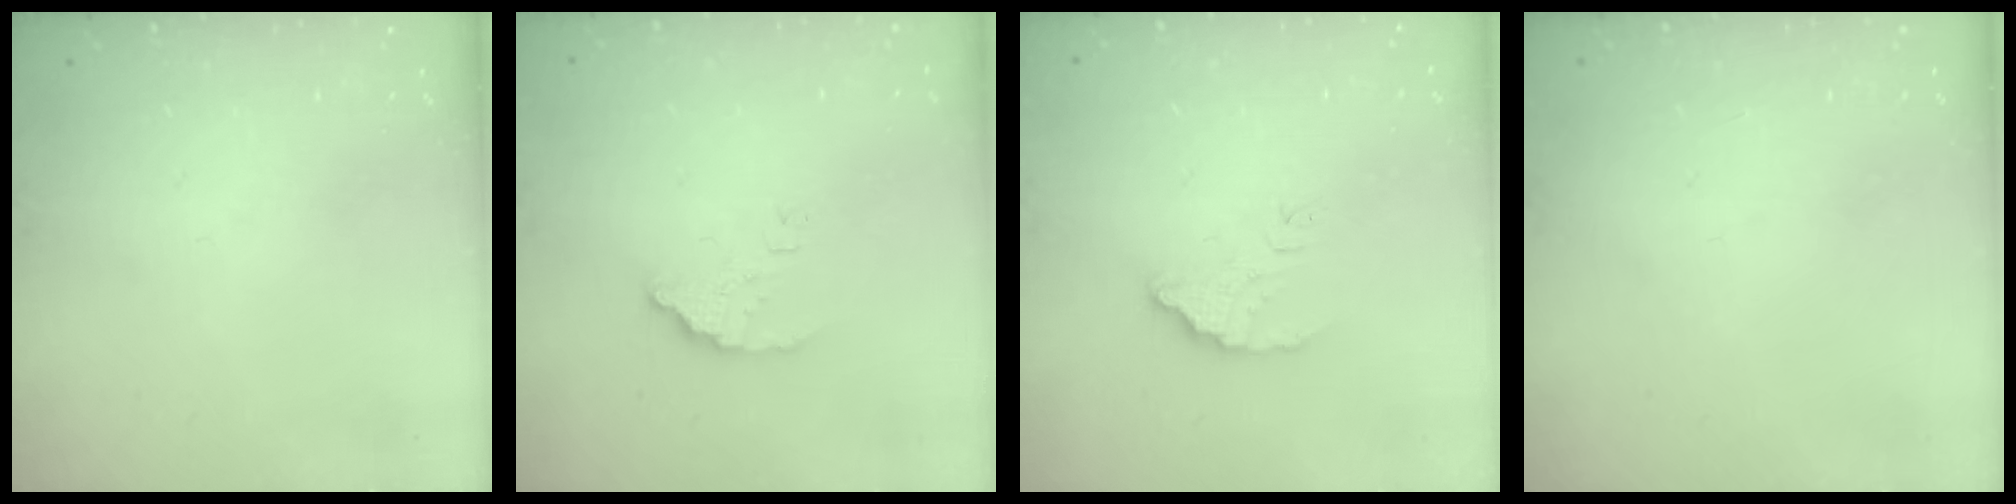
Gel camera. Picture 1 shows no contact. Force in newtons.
{"total": 3.8, "press": 3.8, "slide": 0.2}
{"total": 3.7, "press": 3.7, "slide": 0.2}
{"total": 2.1, "press": 2.1, "slide": 0.1}